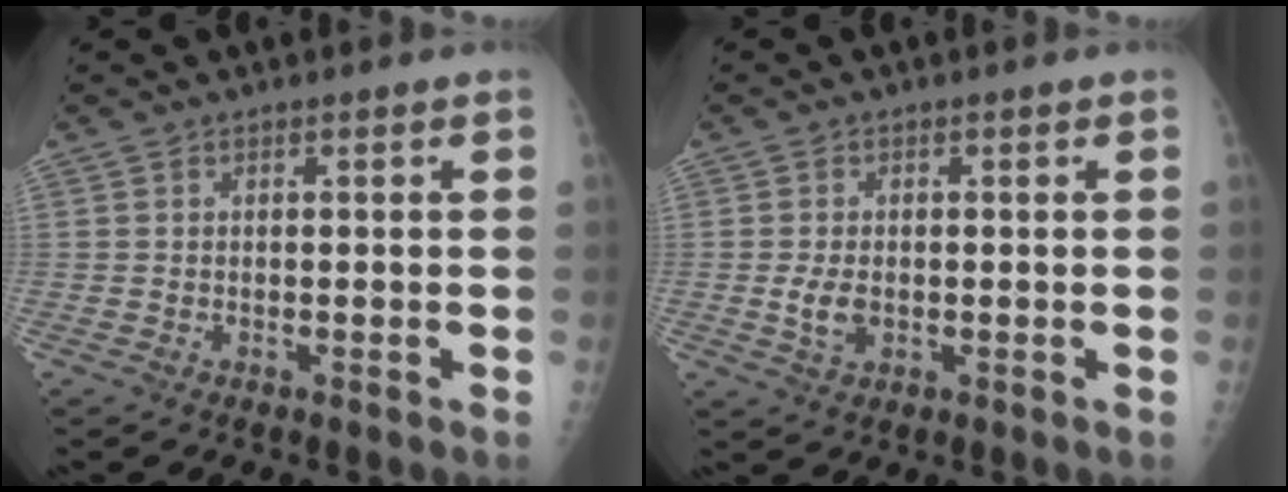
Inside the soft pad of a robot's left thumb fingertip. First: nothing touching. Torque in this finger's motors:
{"motor_torque": [0.16, 0.05, 0.46, 0.08, 0.02]}